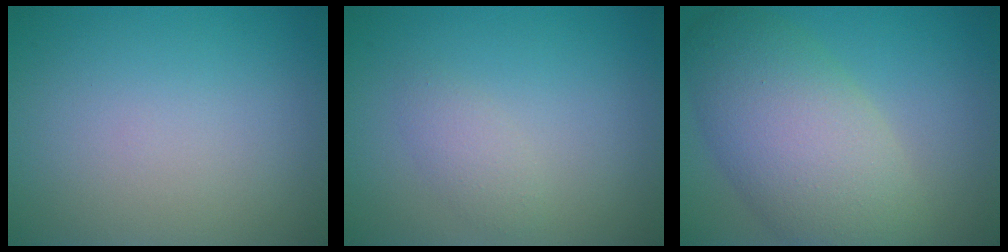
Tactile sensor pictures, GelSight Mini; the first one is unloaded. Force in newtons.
{"total": 1.5, "press": 1.5, "slide": 0.1}
{"total": 9.0, "press": 9.0, "slide": 0.5}